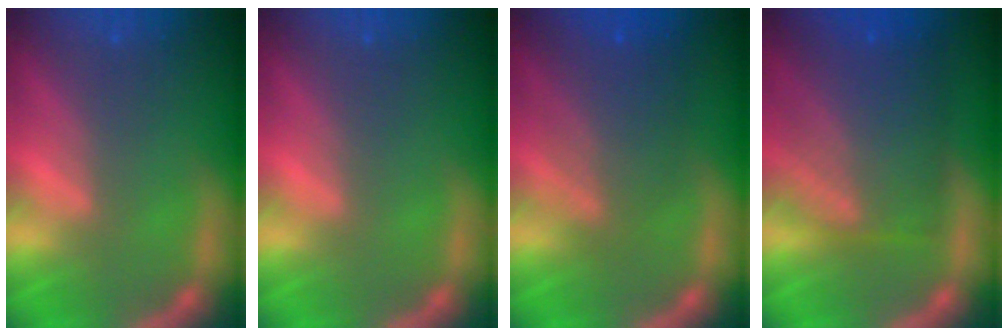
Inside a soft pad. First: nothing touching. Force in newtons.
{"total": 0.0}
{"total": 5.5}
{"total": 8.6}